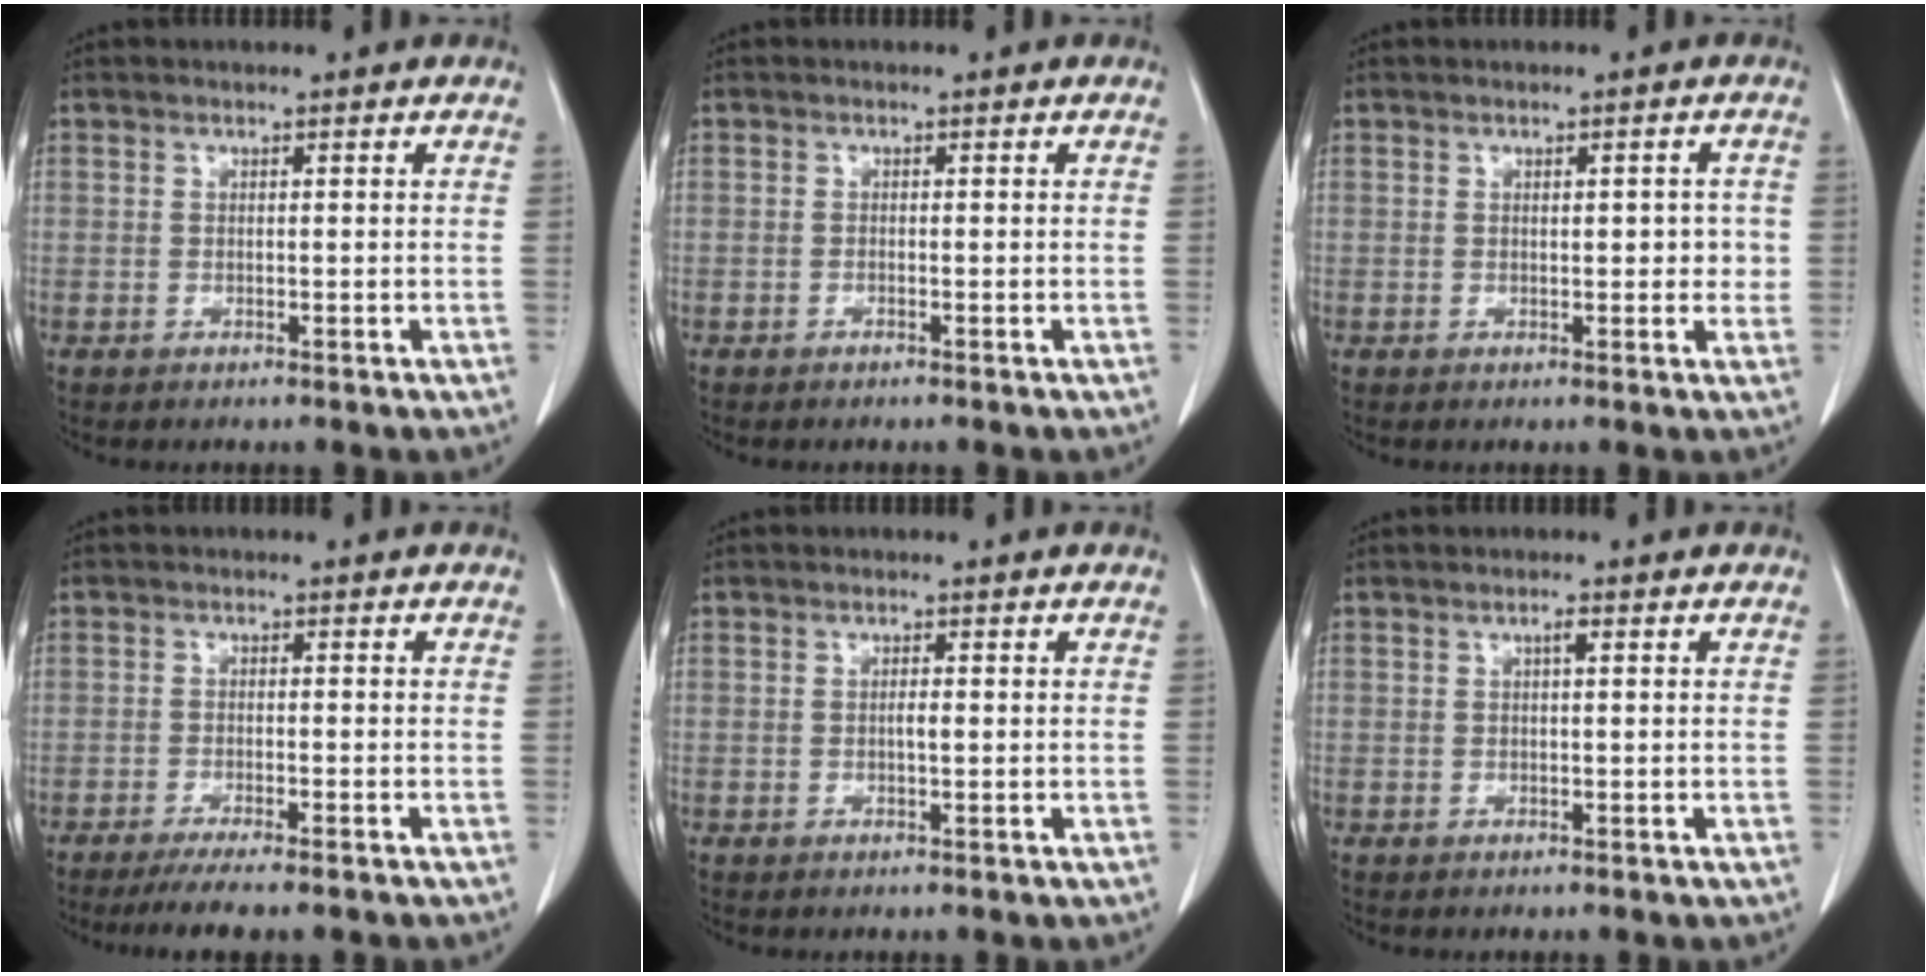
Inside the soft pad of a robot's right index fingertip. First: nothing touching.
{"total": 0.0}
{"total": 3.2, "force": [0.2, 1.5, 2.8], "torque": [-0.032, 0.003, 0.003]}
{"total": 7.1, "force": [-5.9, 0.3, 4.0], "torque": [-0.048, -0.014, -0.089]}
{"total": 1.1, "force": [0.0, 0.2, 1.0], "torque": [-0.019, 0.001, 0.000]}
{"total": 0.9, "force": [0.3, 0.1, 0.9], "torque": [-0.016, 0.003, 0.004]}